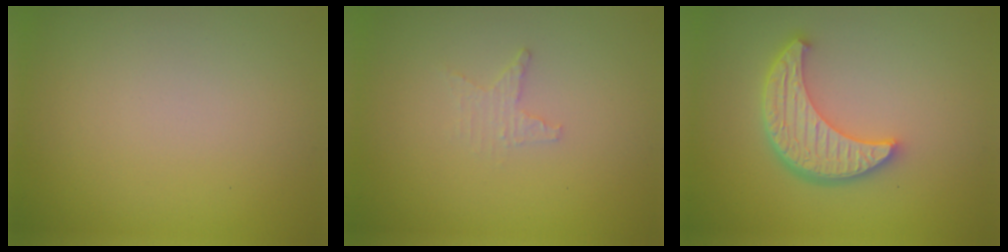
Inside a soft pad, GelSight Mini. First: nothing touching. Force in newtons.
{"total": 1.2, "press": 1.2, "slide": 0.4}
{"total": 5.4, "press": 4.3, "slide": 3.2}